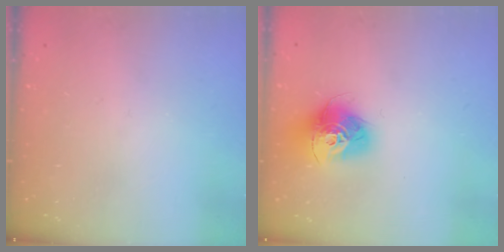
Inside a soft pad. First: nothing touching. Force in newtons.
{"total": 14.1, "press": 14.1, "slide": 1.3}